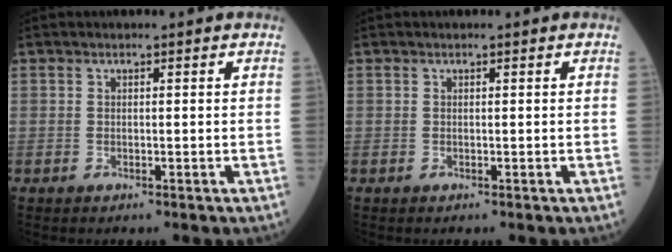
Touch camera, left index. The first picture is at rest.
{"total": 0.0}